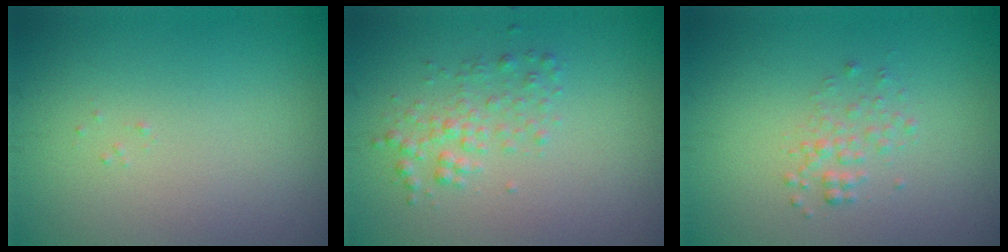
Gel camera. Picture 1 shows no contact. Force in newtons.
{"total": 2.0, "press": 2.0, "slide": 0.1}
{"total": 1.4, "press": 1.4, "slide": 0.1}